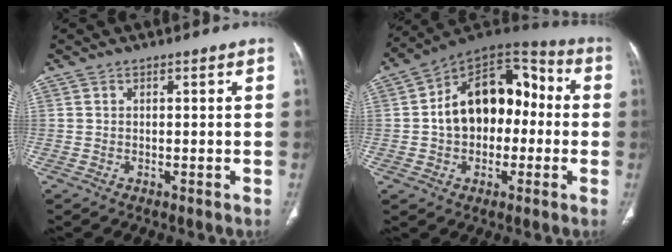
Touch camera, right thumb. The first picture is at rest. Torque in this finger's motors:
{"motor_torque": [2.26, 2.24, 1.27, -0.46, 0.15]}